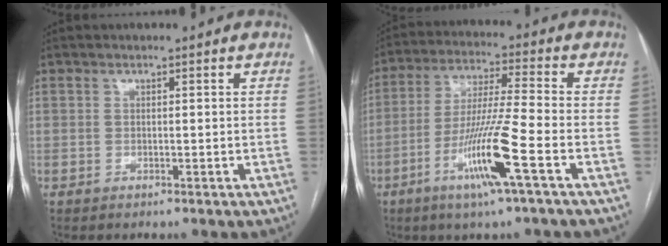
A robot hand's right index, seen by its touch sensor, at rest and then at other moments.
{"total": 12.1, "force": [-5.2, -0.9, 10.9], "torque": [-0.214, -0.015, -0.103]}